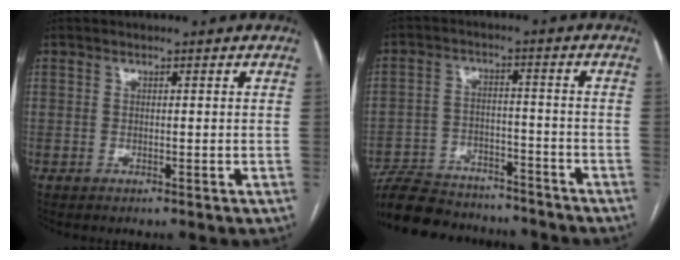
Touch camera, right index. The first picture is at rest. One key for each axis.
{"total": 16.3, "fx": -14.6, "fy": 5.5, "fz": 4.7, "tx": -0.102, "ty": 0.013, "tz": -0.217}